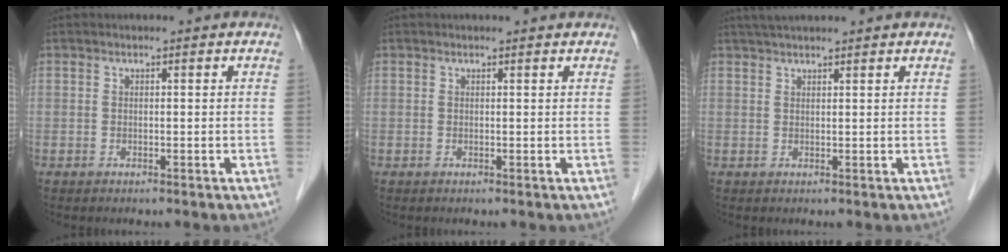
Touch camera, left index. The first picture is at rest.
{"total": 1.5, "force": [1.5, 0.1, 0.3], "torque": [-0.011, 0.005, 0.016]}
{"total": 6.2, "force": [5.5, 0.3, 2.8], "torque": [-0.042, 0.038, 0.082]}